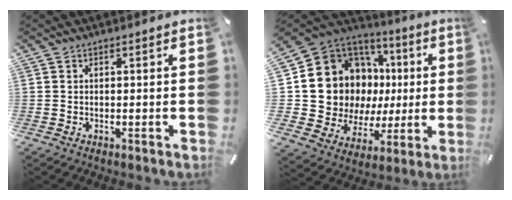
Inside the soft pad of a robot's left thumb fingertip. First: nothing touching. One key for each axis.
{"total": 14.9, "fx": 2.6, "fy": 13.5, "fz": 5.8, "tx": -0.100, "ty": -0.044, "tz": 0.077}